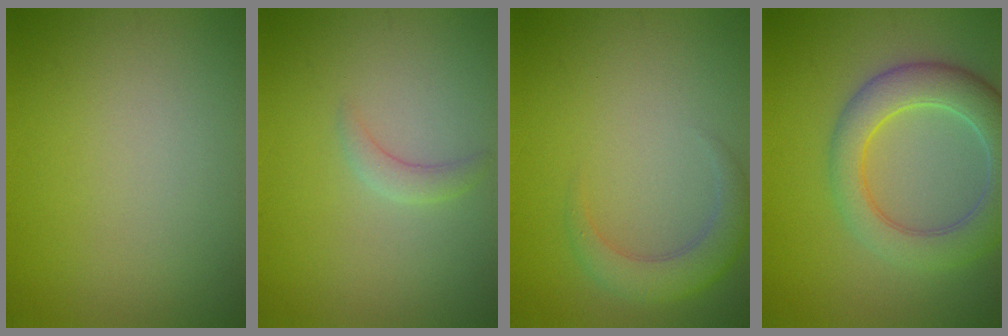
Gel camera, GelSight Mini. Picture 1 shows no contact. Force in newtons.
{"total": 1.3, "press": 1.3, "slide": 0.2}
{"total": 3.0, "press": 3.0, "slide": 0.3}
{"total": 6.3, "press": 6.3, "slide": 0.5}